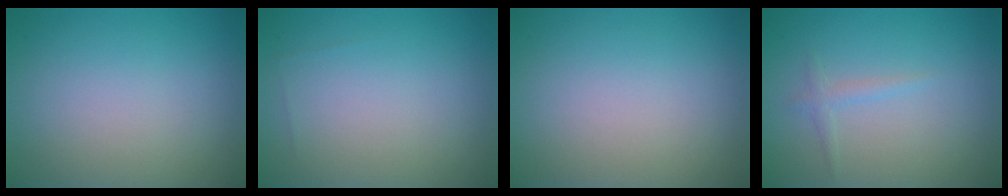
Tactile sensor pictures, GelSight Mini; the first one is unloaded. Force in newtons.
{"total": 0.0}
{"total": 0.0}
{"total": 0.6, "press": 0.6, "slide": 0.1}